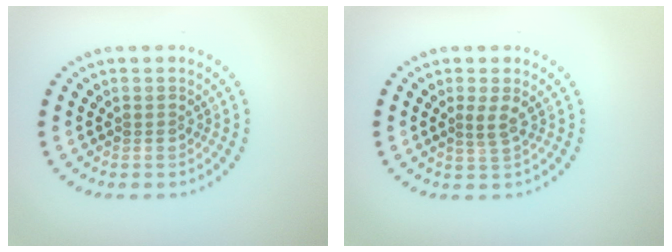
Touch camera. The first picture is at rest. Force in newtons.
{"total": 1.4, "press": 1.1, "slide": 0.9}